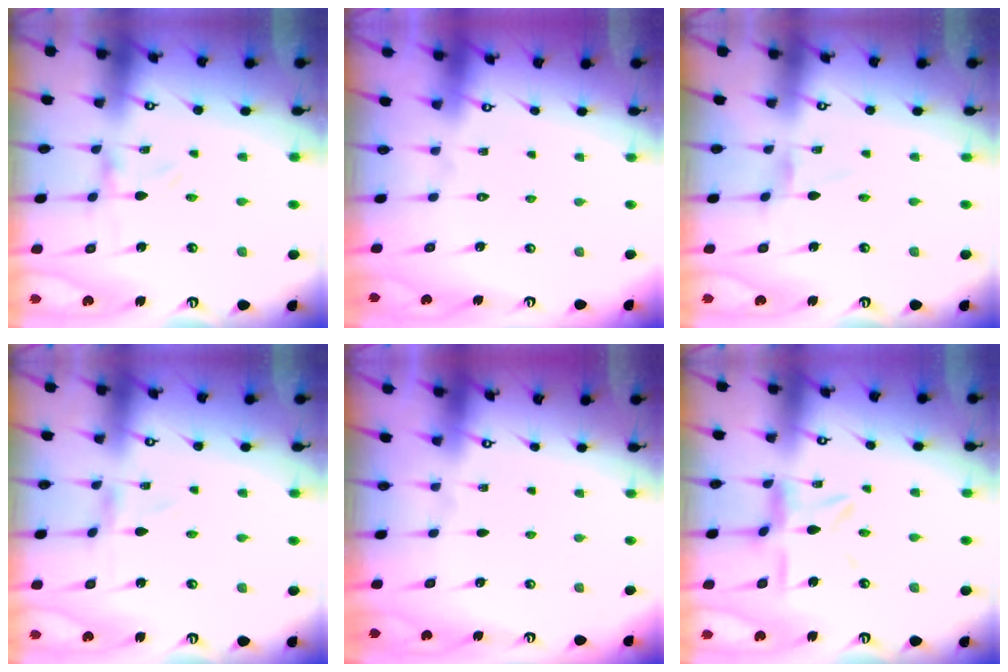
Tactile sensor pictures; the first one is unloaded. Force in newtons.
{"total": 1.5, "press": 1.5, "slide": 0.1}
{"total": 1.1, "press": 1.1, "slide": 0.1}
{"total": 1.2, "press": 1.1, "slide": 0.1}
{"total": 0.0}
{"total": 8.9, "press": 8.8, "slide": 0.8}